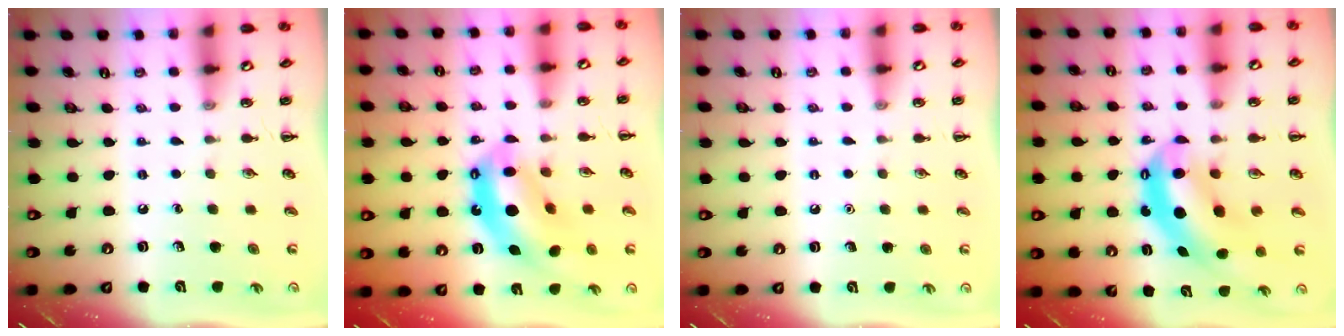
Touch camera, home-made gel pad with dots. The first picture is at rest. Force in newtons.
{"total": 12.4, "press": 12.0, "slide": 3.2}
{"total": 1.6, "press": 1.6, "slide": 0.1}
{"total": 8.4, "press": 8.1, "slide": 2.1}